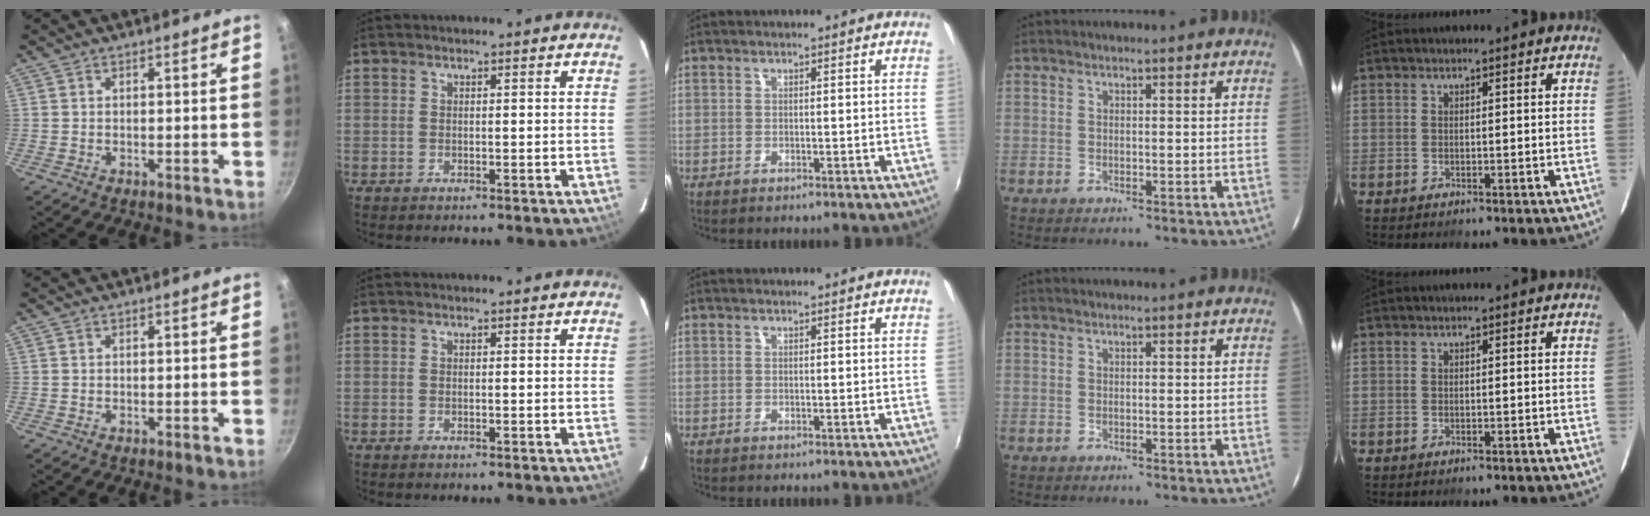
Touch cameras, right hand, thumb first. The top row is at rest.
{}